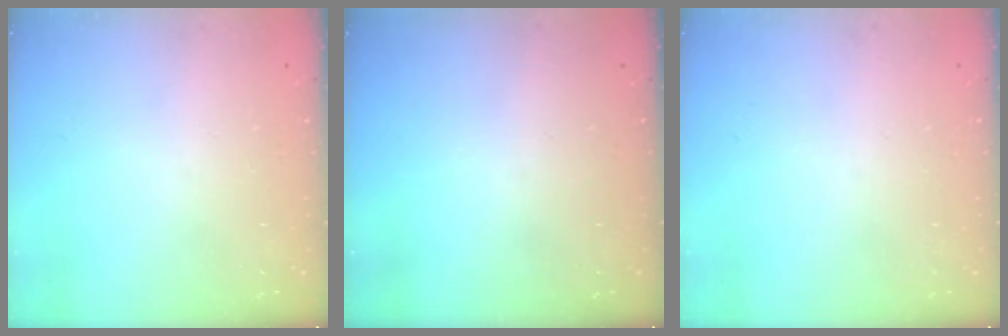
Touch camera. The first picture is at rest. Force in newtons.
{"total": 0.0}
{"total": 0.0}